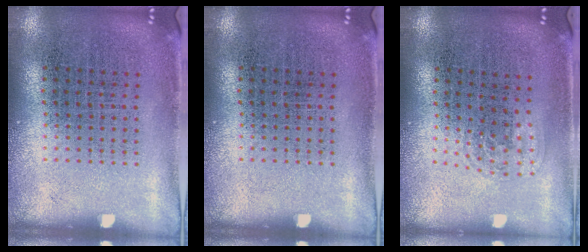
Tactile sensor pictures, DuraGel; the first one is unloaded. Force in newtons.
{"total": 0.0}
{"total": 0.9, "press": 0.7, "slide": 0.6}